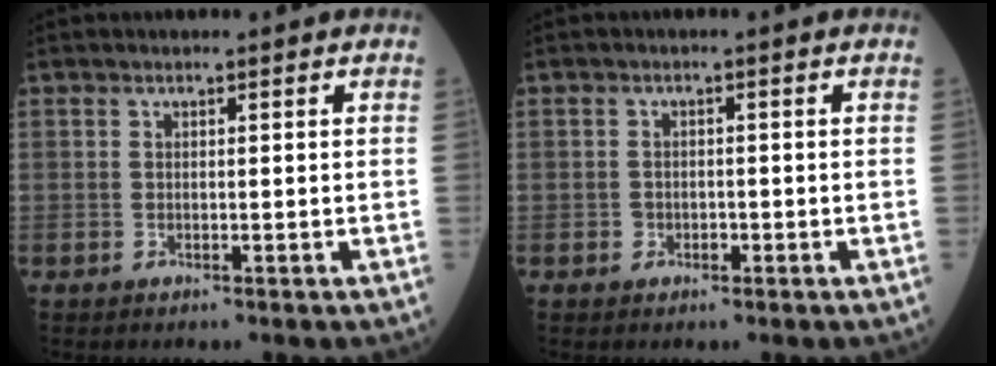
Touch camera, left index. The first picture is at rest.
{"total": 1.4, "force": [-0.6, 1.2, 0.5], "torque": [-0.006, 0.006, -0.005]}